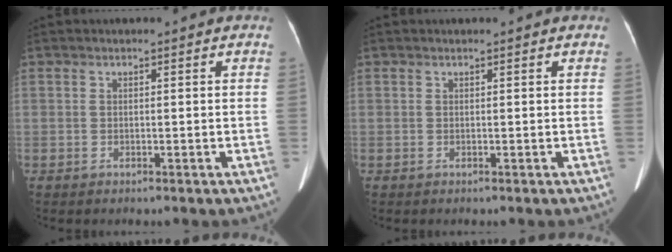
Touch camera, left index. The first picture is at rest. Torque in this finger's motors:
{"motor_torque": [0.05, 0.01, 0.02, 0.01]}